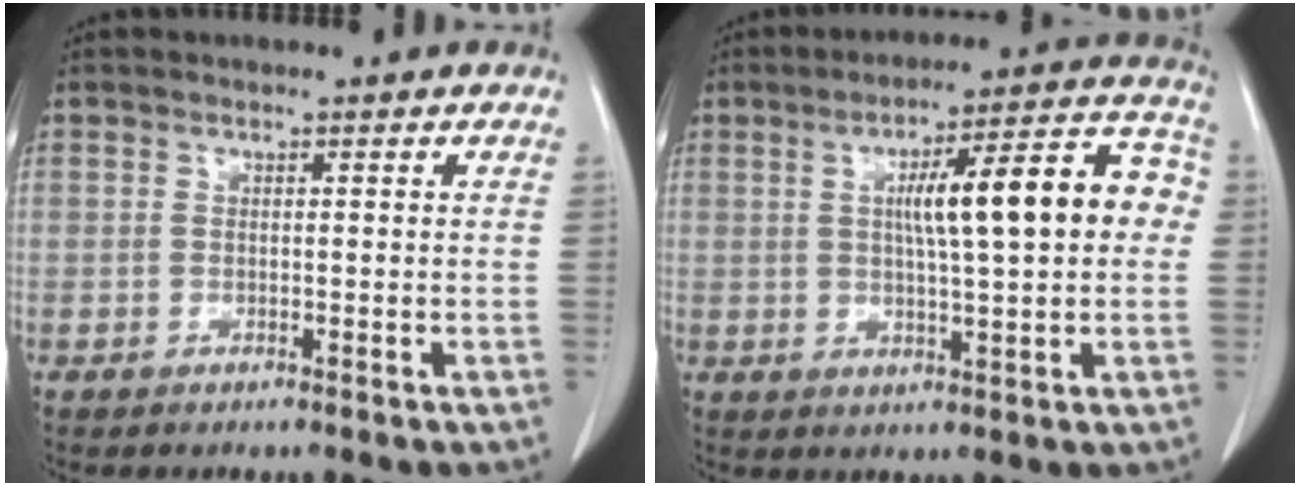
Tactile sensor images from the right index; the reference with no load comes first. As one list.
[{"total": 14.3, "force": [1.8, 2.5, 13.9], "torque": [-0.194, 0.040, 0.024]}]